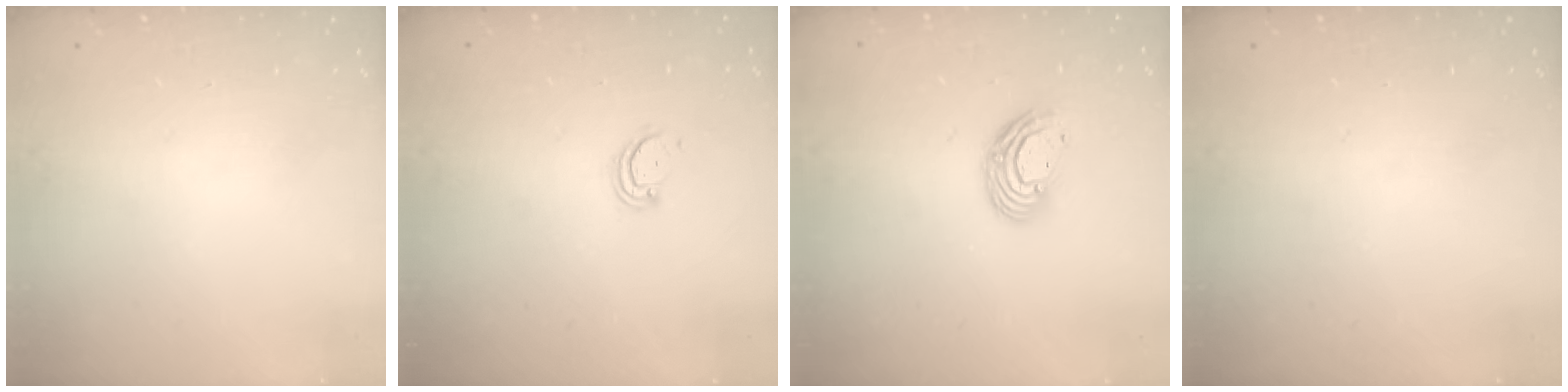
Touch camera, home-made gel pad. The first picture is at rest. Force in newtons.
{"total": 2.9, "press": 2.9, "slide": 0.2}
{"total": 9.5, "press": 9.5, "slide": 0.6}
{"total": 0.0}